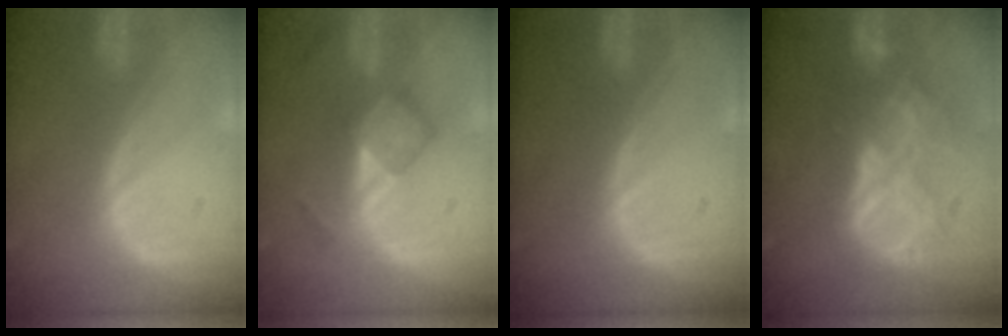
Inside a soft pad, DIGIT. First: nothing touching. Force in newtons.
{"total": 5.5, "press": 4.8, "slide": 2.8}
{"total": 0.0}
{"total": 8.8, "press": 7.6, "slide": 4.3}